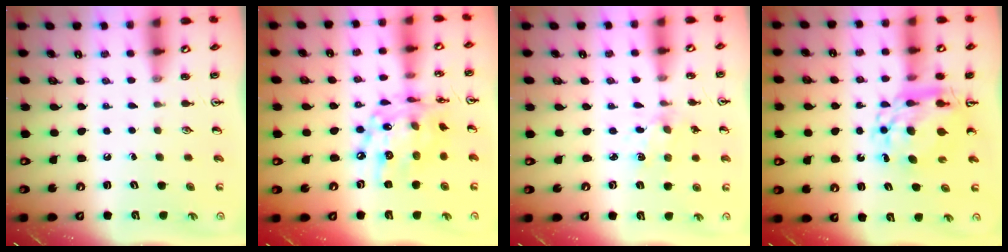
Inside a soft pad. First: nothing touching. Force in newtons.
{"total": 17.9, "press": 17.9, "slide": 1.3}
{"total": 2.4, "press": 2.3, "slide": 0.4}
{"total": 10.8, "press": 10.8, "slide": 1.1}